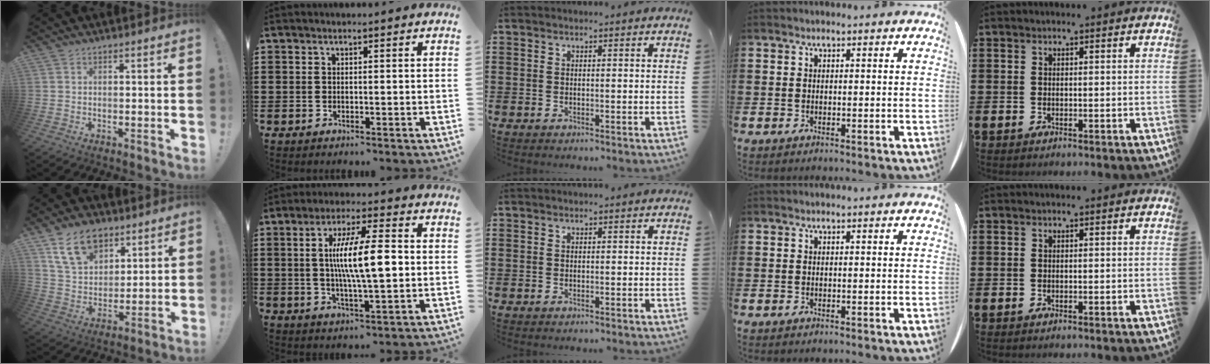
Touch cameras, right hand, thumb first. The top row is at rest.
{"thumb": {"total": 14.3, "force": [8.4, 9.4, 6.7], "torque": [-0.108, -0.036, 0.160]}, "index": {"total": 10.9, "force": [0.7, 2.2, 10.6], "torque": [-0.189, -0.003, 0.007]}}